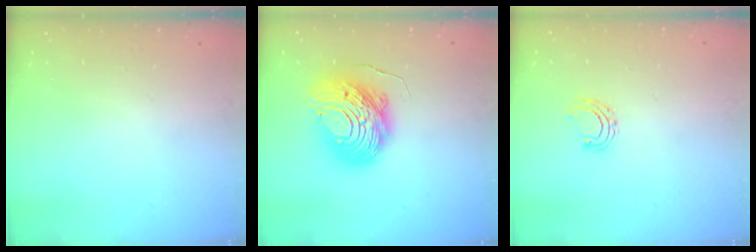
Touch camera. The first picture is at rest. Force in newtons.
{"total": 15.4, "press": 15.3, "slide": 1.4}
{"total": 5.5, "press": 5.4, "slide": 1.1}